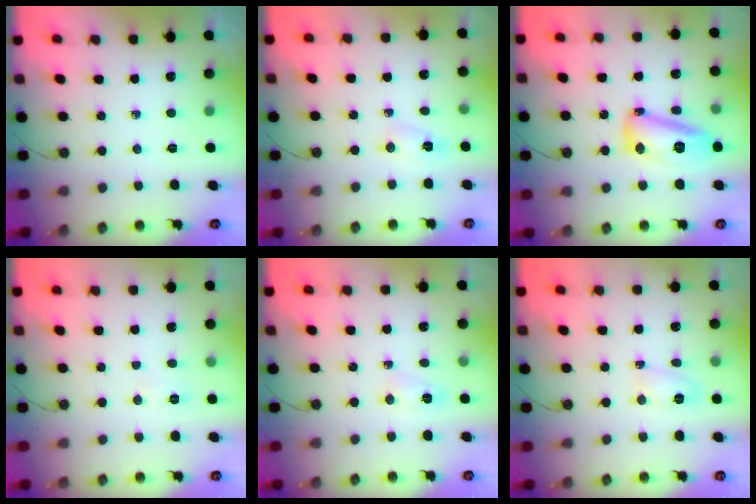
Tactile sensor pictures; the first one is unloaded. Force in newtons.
{"total": 2.3, "press": 2.2, "slide": 0.6}
{"total": 14.1, "press": 13.5, "slide": 4.1}
{"total": 8.5, "press": 5.0, "slide": 6.9}
{"total": 2.7, "press": 2.7, "slide": 0.4}
{"total": 12.9, "press": 5.0, "slide": 11.9}